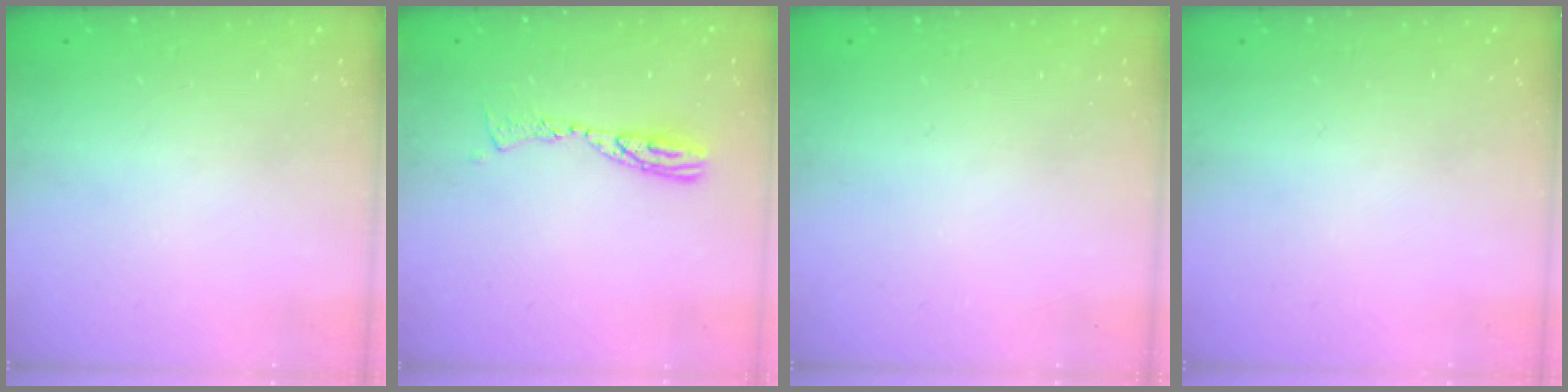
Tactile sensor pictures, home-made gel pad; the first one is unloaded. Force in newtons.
{"total": 9.2, "press": 9.1, "slide": 0.7}
{"total": 0.0}
{"total": 0.0}